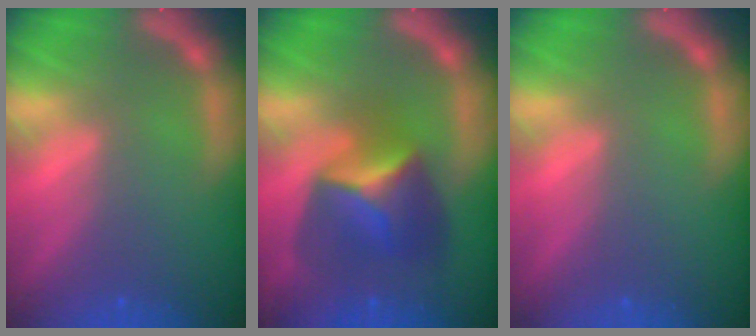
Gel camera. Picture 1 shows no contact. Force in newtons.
{"total": 6.4}
{"total": 0.0}